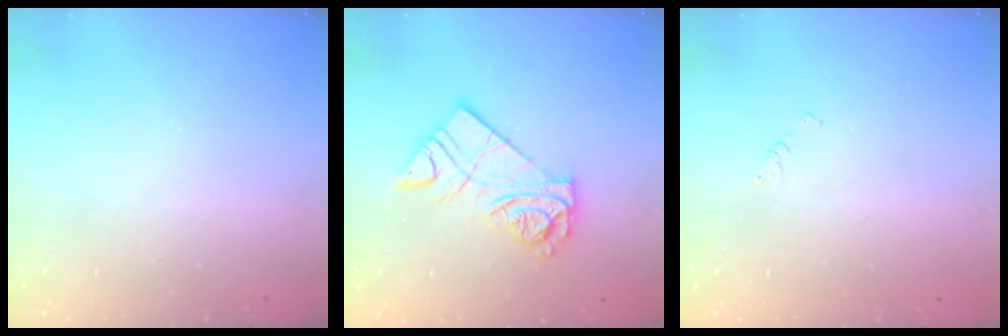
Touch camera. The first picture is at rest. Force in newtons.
{"total": 12.4, "press": 12.4, "slide": 0.9}
{"total": 1.2, "press": 1.2, "slide": 0.2}